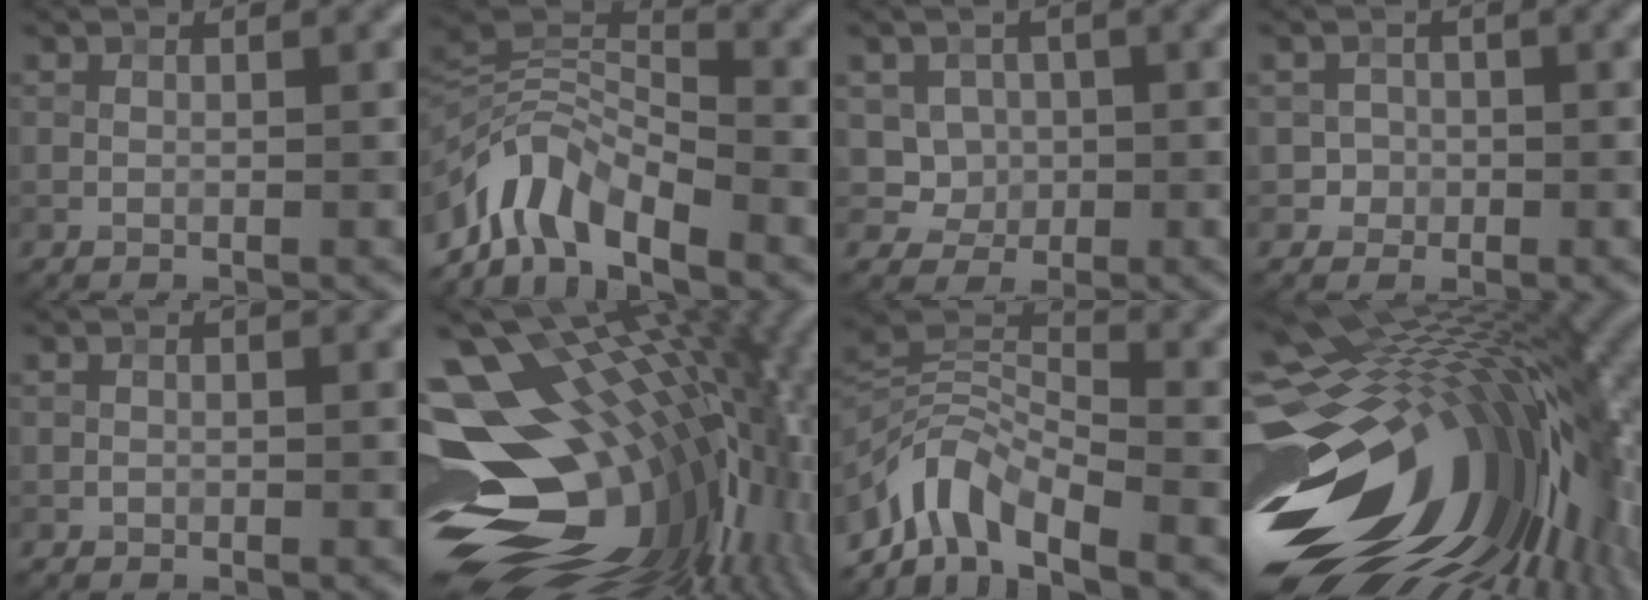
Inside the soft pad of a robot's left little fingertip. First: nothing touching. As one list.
[{"total": 6.5, "force": [-4.5, 2.5, 4.0], "torque": [-0.061, 0.005, -0.100]}, {"total": 3.3, "force": [0.6, 3.0, 1.1], "torque": [-0.014, -0.009, 0.017]}, {"total": 1.5, "force": [-0.4, 1.4, 0.0], "torque": [0.018, 0.002, -0.005]}, {"total": 0.0}, {"total": 20.2, "force": [0.3, 11.8, 16.4], "torque": [-0.251, -0.002, 0.004]}, {"total": 6.7, "force": [-4.8, 2.6, 3.9], "torque": [-0.063, 0.005, -0.105]}, {"total": 19.1, "force": [-2.9, 11.6, 14.9], "torque": [-0.292, -0.035, -0.040]}]